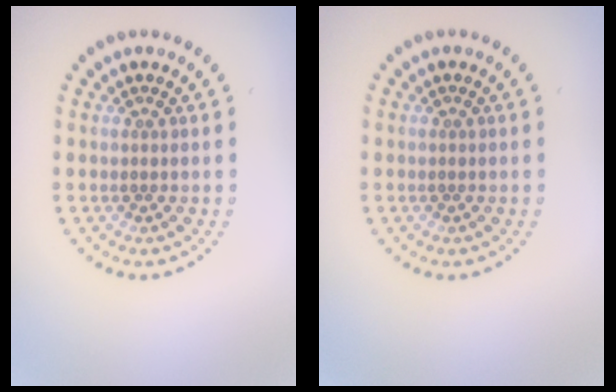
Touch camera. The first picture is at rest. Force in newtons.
{"total": 0.0}